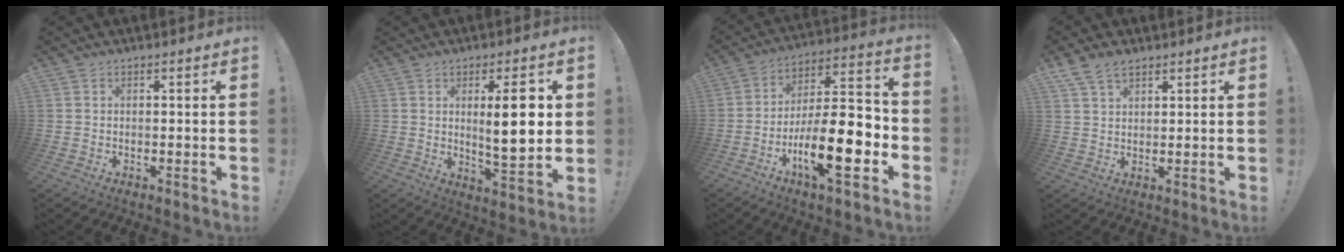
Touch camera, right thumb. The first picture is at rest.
{"total": 11.2, "force": [2.3, 2.7, 10.6], "torque": [-0.151, -0.010, 0.032]}
{"total": 21.3, "force": [-8.3, 6.5, 18.5], "torque": [-0.313, 0.037, -0.132]}
{"total": 5.7, "force": [4.0, 3.1, 2.8], "torque": [-0.061, -0.009, 0.079]}